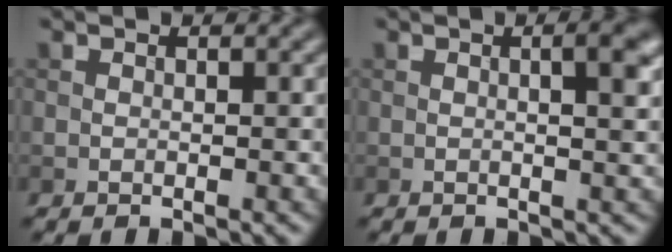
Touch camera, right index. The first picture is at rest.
{"total": 3.8, "force": [0.8, 1.3, 3.5], "torque": [-0.025, 0.014, 0.000]}